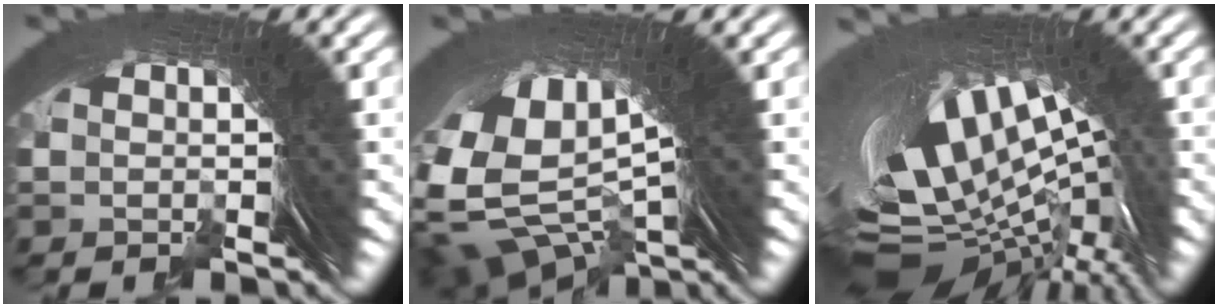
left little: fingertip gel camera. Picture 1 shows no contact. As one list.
[{"total": 13.3, "force": [-0.4, 9.4, 9.4], "torque": [-0.234, -0.057, 0.017]}, {"total": 17.3, "force": [-1.6, 10.6, 13.6], "torque": [-0.252, -0.049, 0.002]}]